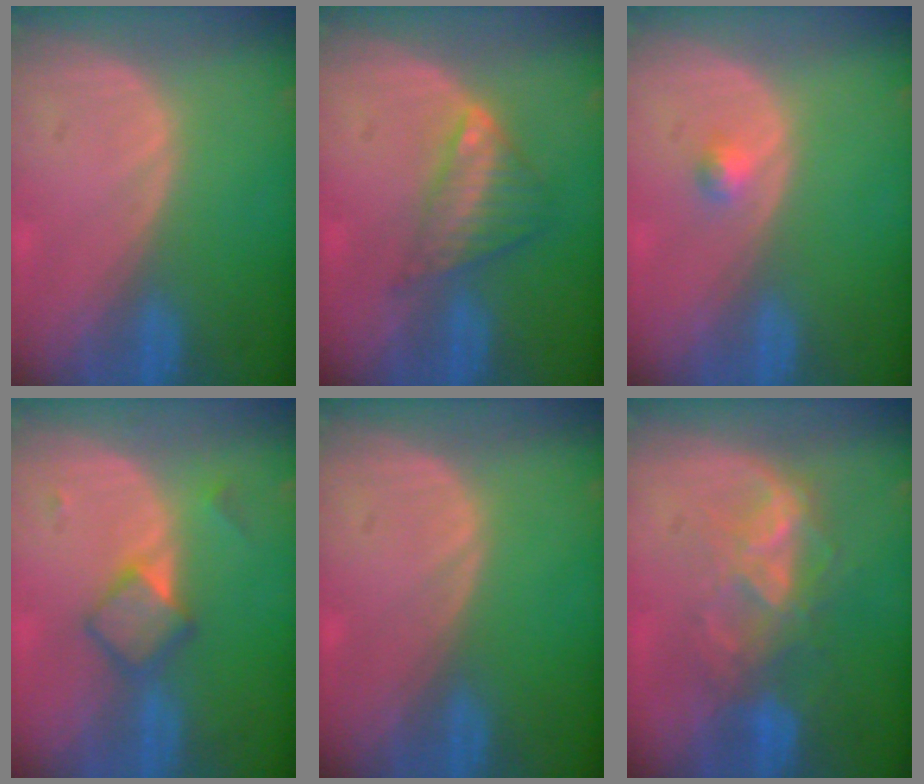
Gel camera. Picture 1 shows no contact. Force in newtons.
{"total": 6.0, "press": 5.2, "slide": 3.0}
{"total": 1.5, "press": 1.3, "slide": 0.8}
{"total": 4.7, "press": 4.5, "slide": 1.2}
{"total": 0.0}
{"total": 7.1, "press": 6.7, "slide": 2.4}